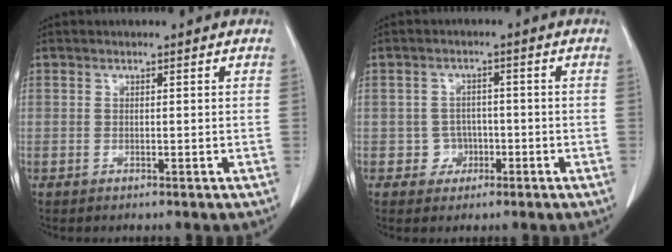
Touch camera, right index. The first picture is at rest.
{"total": 3.0, "force": [-1.0, 2.8, 0.2], "torque": [0.009, 0.013, -0.014]}